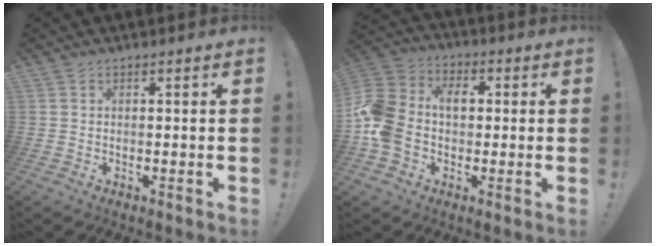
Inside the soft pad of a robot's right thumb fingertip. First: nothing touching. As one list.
[{"total": 14.5, "force": [-0.1, 11.5, 8.8], "torque": [-0.183, 0.021, 0.003]}]